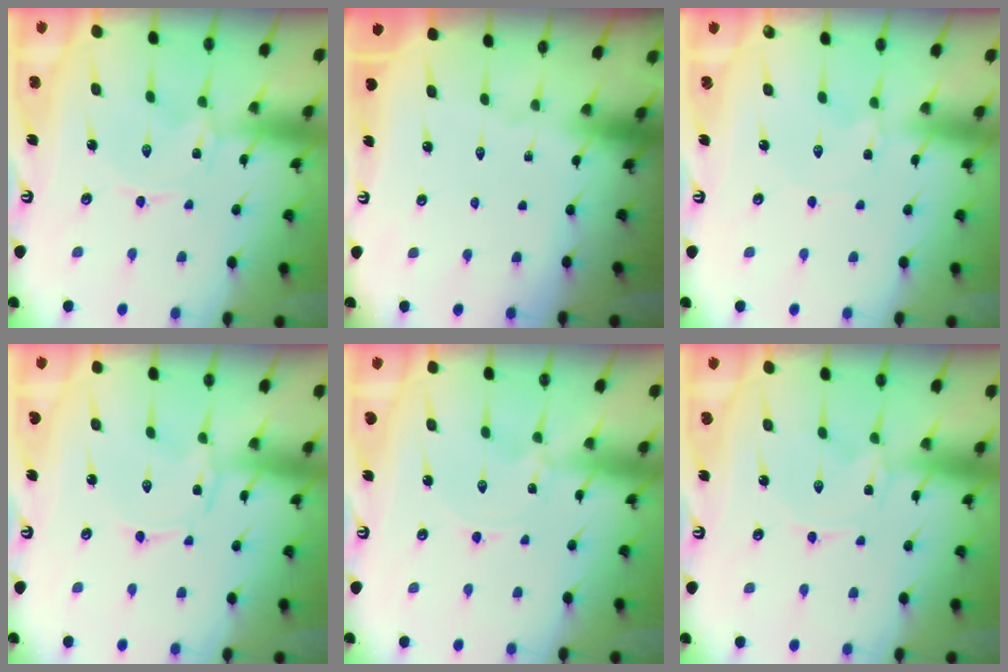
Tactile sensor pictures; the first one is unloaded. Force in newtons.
{"total": 0.0}
{"total": 0.8, "press": 0.8, "slide": 0.1}
{"total": 0.5, "press": 0.5, "slide": 0.1}
{"total": 0.0}
{"total": 0.0}